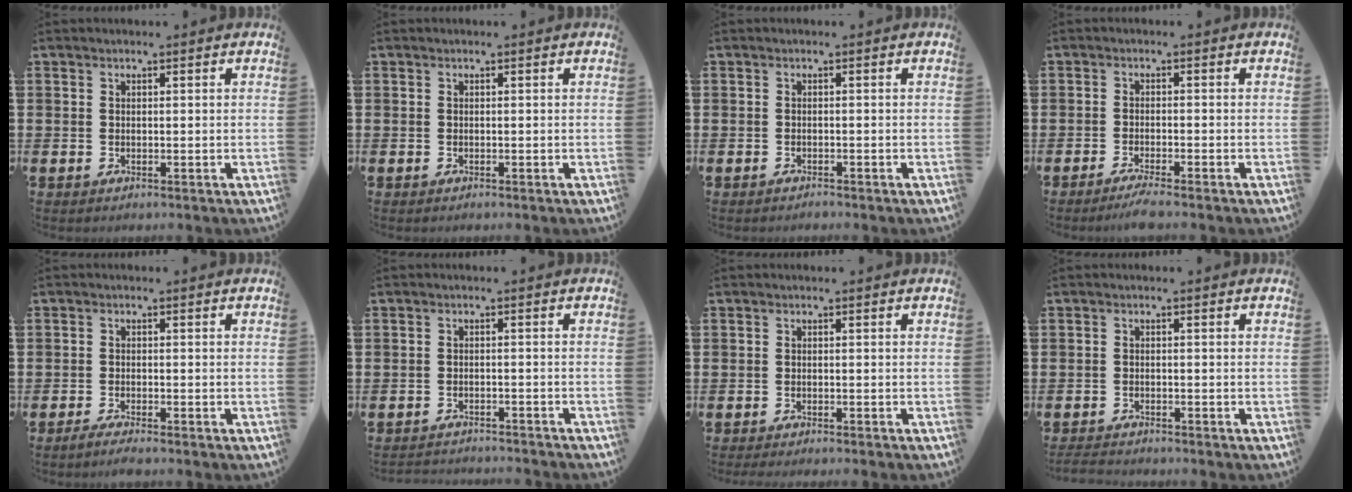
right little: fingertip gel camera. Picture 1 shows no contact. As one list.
[{"total": 0.0}, {"total": 0.5, "force": [-0.5, 0.1, -0.1], "torque": [-0.003, -0.001, -0.010]}, {"total": 2.2, "force": [-1.7, 0.0, 1.4], "torque": [-0.024, 0.002, -0.031]}, {"total": 1.4, "force": [-1.2, 0.0, 0.7], "torque": [-0.013, 0.002, -0.024]}, {"total": 1.8, "force": [-1.8, -0.1, -0.2], "torque": [-0.001, 0.003, -0.040]}, {"total": 0.8, "force": [-0.7, -0.1, 0.2], "torque": [-0.002, -0.003, -0.014]}, {"total": 1.4, "force": [-1.4, 0.1, 0.3], "torque": [-0.007, 0.004, -0.029]}]